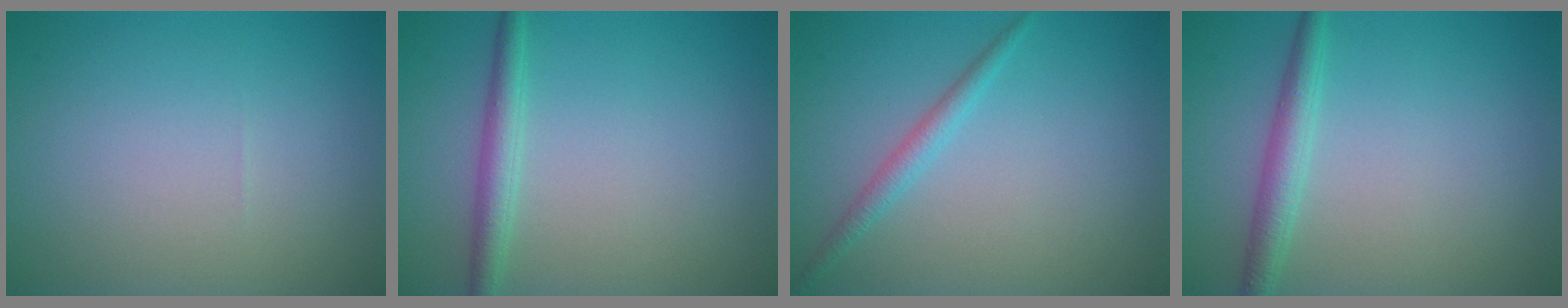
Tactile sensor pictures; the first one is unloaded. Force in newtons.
{"total": 2.3, "press": 2.3, "slide": 0.1}
{"total": 1.7, "press": 1.7, "slide": 0.1}
{"total": 2.4, "press": 2.4, "slide": 0.1}